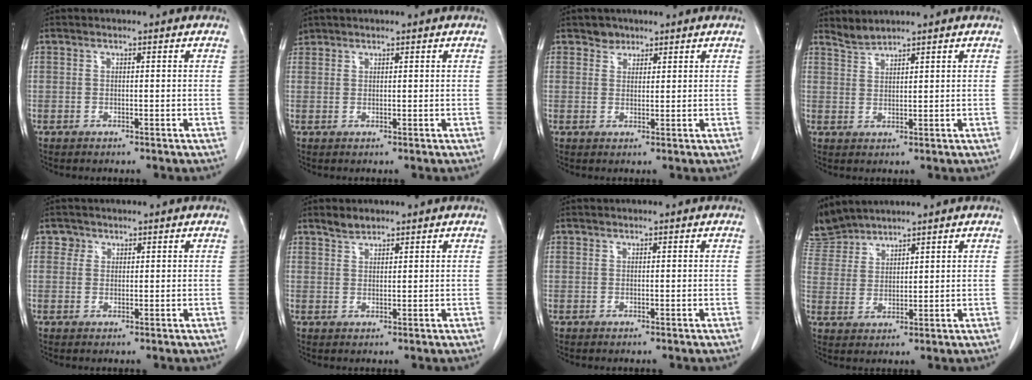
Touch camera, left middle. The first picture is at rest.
{"total": 1.6, "force": [1.4, 0.8, -0.2], "torque": [0.001, 0.011, 0.025]}
{"total": 2.0, "force": [1.5, 1.3, 0.0], "torque": [0.006, -0.001, 0.022]}
{"total": 2.2, "force": [2.1, -0.4, -0.3], "torque": [-0.001, -0.002, 0.050]}
{"total": 1.4, "force": [0.9, 1.1, -0.1], "torque": [0.015, -0.001, 0.009]}
{"total": 2.0, "force": [1.8, 0.7, 0.4], "torque": [-0.011, 0.000, 0.033]}
{"total": 0.0}
{"total": 5.7, "force": [5.6, 1.0, -0.4], "torque": [-0.002, 0.009, 0.124]}